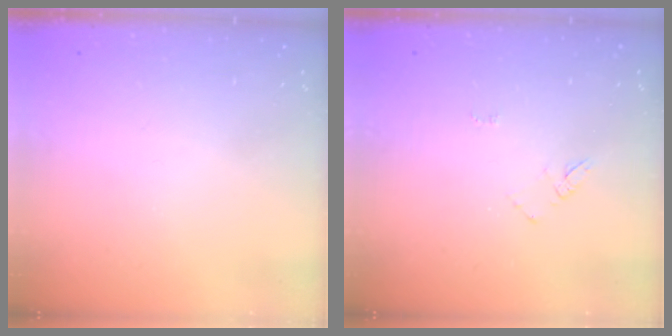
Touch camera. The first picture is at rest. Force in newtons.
{"total": 4.3, "press": 4.3, "slide": 0.5}